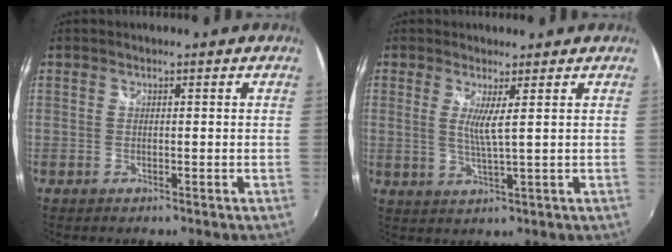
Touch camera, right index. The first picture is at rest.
{"total": 3.7, "force": [1.2, -0.3, 3.5], "torque": [-0.065, -0.011, 0.018]}